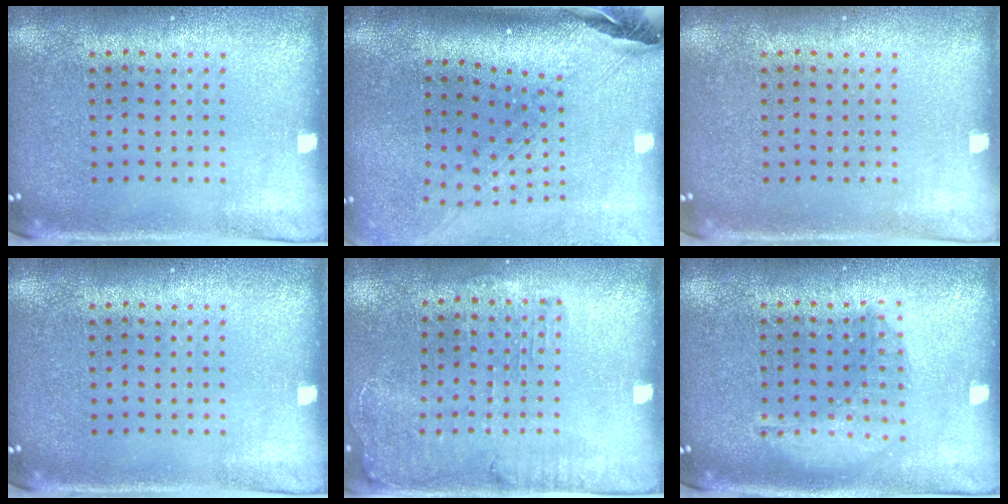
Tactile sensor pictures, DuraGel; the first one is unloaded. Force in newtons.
{"total": 2.8, "press": 2.0, "slide": 1.9}
{"total": 0.0}
{"total": 0.0}
{"total": 1.4, "press": 1.3, "slide": 0.5}
{"total": 1.4, "press": 1.4, "slide": 0.3}